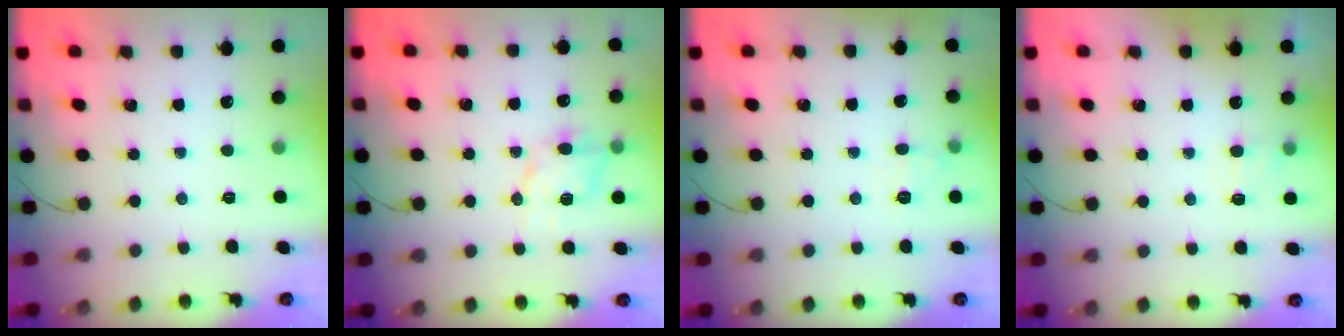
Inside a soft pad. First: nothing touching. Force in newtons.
{"total": 7.5, "press": 7.4, "slide": 1.1}
{"total": 7.4, "press": 7.2, "slide": 1.8}
{"total": 6.7, "press": 6.5, "slide": 1.6}